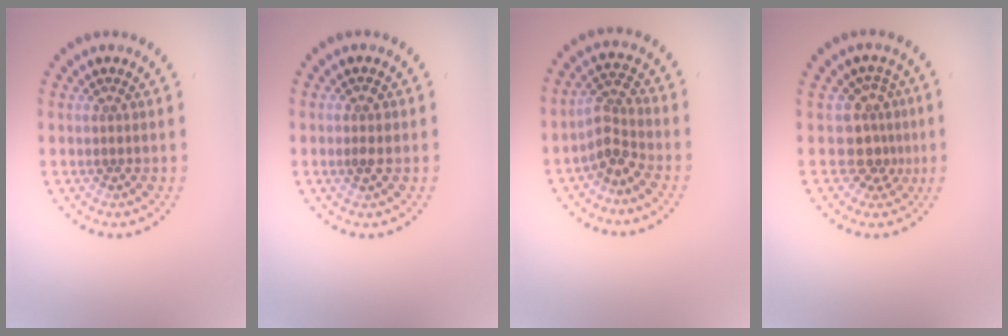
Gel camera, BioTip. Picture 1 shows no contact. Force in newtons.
{"total": 1.1, "press": 1.1, "slide": 0.1}
{"total": 2.7, "press": 2.0, "slide": 1.8}
{"total": 2.9, "press": 2.2, "slide": 1.9}